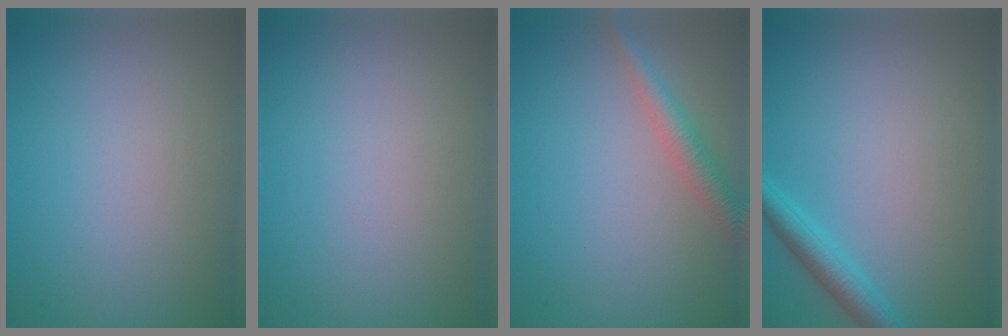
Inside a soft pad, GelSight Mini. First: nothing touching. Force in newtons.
{"total": 0.0}
{"total": 2.5, "press": 2.5, "slide": 0.0}
{"total": 2.7, "press": 2.7, "slide": 0.1}